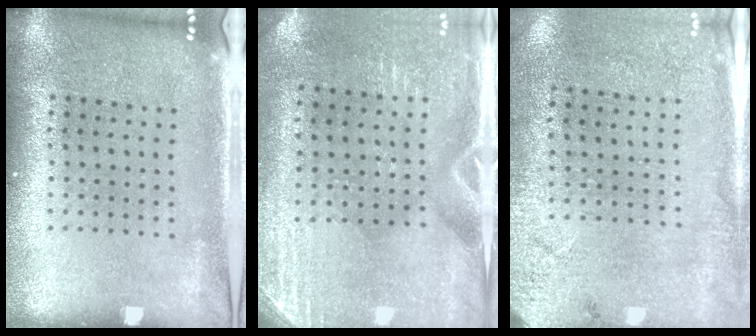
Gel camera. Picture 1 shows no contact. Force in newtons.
{"total": 2.8, "press": 2.5, "slide": 1.3}
{"total": 2.7, "press": 2.2, "slide": 1.5}